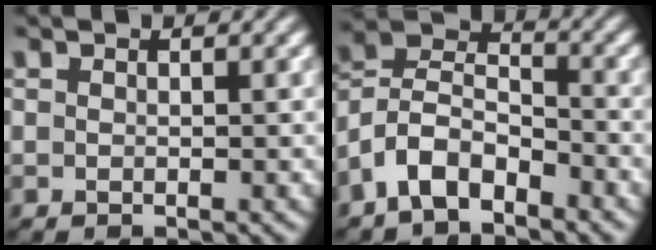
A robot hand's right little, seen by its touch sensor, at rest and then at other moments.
{"total": 9.2, "force": [-1.8, 8.0, 4.1], "torque": [-0.110, -0.028, -0.041]}